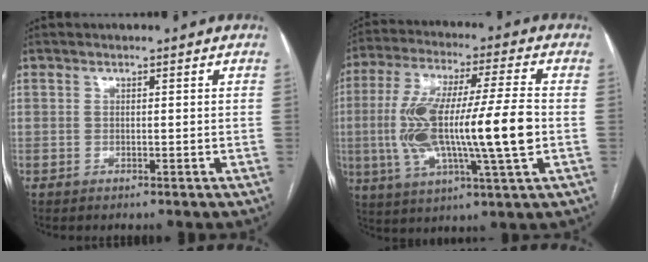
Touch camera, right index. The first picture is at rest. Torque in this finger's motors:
{"motor_torque": [2.13, 0.00, 1.05, 0.21]}